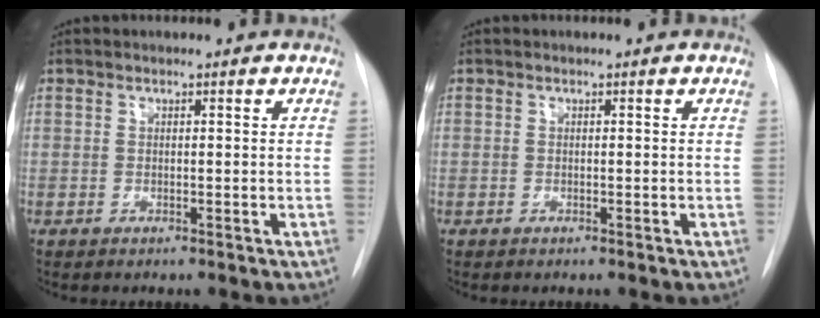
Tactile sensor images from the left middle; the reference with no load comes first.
{"total": 0.0}